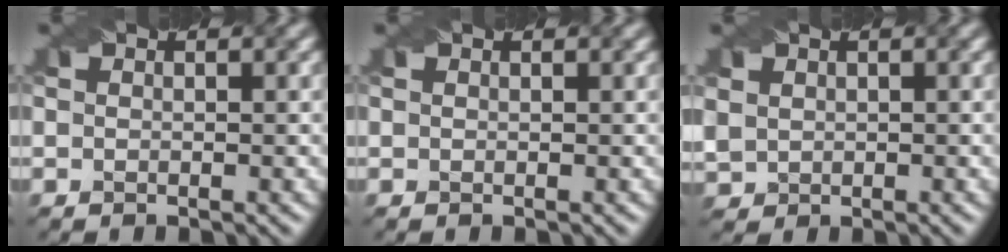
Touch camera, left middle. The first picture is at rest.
{"total": 0.0}
{"total": 1.8, "force": [0.7, 1.6, 0.5], "torque": [-0.016, 0.001, 0.021]}